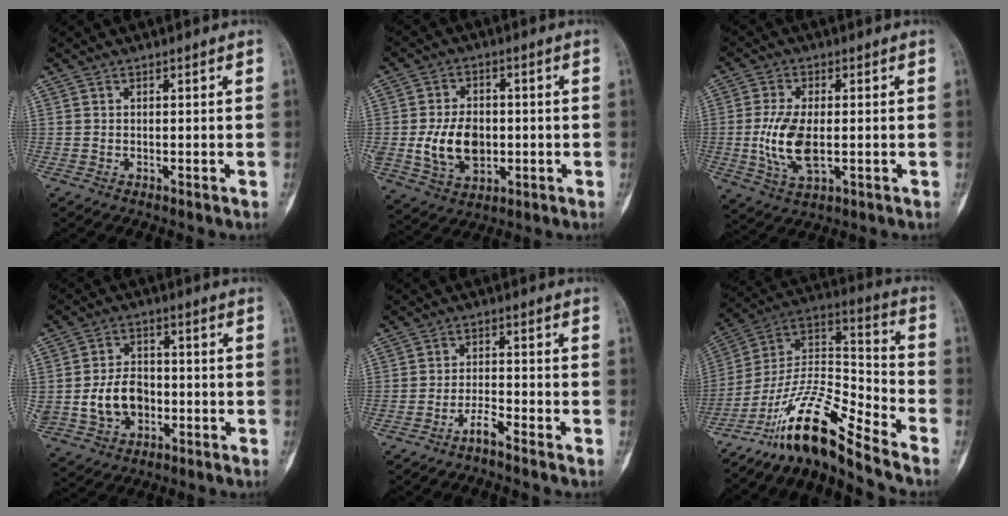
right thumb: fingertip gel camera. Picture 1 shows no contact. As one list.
[{"total": 11.2, "force": [-0.9, 7.9, 7.9], "torque": [-0.122, 0.000, -0.006]}, {"total": 7.7, "force": [-0.2, 3.9, 6.6], "torque": [-0.133, -0.011, 0.000]}, {"total": 10.0, "force": [-1.5, 7.6, 6.3], "torque": [-0.095, 0.019, -0.016]}, {"total": 3.1, "force": [-2.6, 0.2, 1.7], "torque": [-0.037, 0.020, -0.053]}, {"total": 16.7, "force": [-13.5, 2.4, 9.5], "torque": [-0.178, 0.103, -0.248]}]